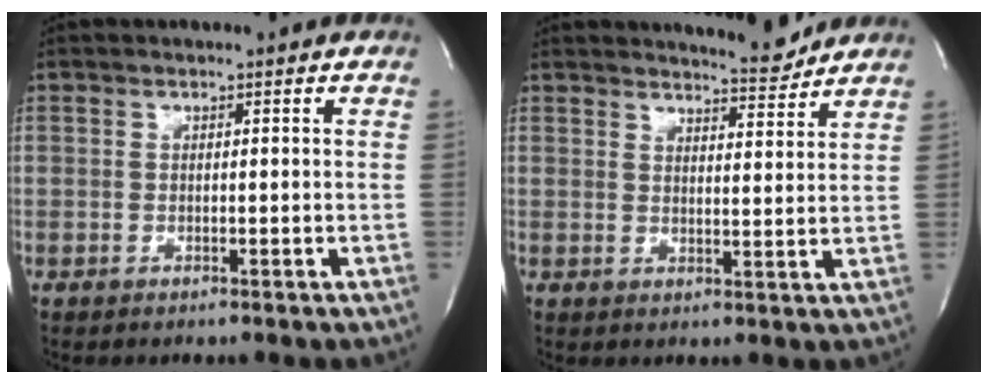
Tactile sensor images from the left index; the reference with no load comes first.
{"total": 4.6, "force": [4.6, 0.0, 0.5], "torque": [-0.016, -0.024, 0.061]}